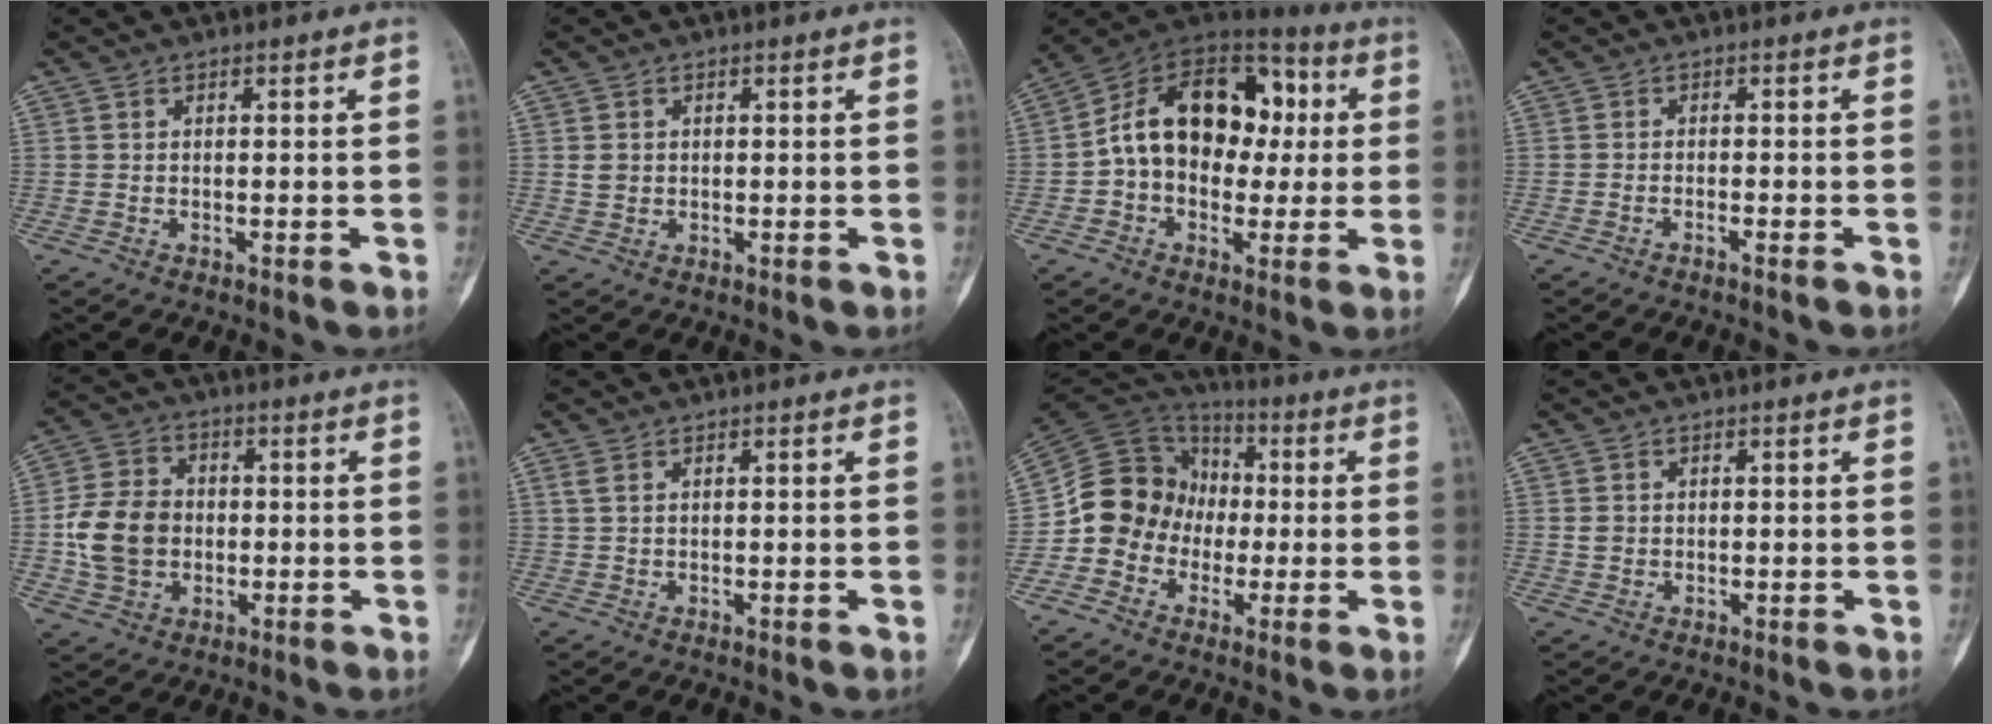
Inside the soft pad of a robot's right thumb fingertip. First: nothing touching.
{"total": 1.7, "force": [0.3, 1.5, 0.7], "torque": [-0.007, 0.001, 0.010]}
{"total": 19.7, "force": [1.5, 13.7, 14.0], "torque": [-0.184, 0.048, 0.017]}
{"total": 1.1, "force": [-0.9, -0.1, 0.6], "torque": [-0.015, 0.010, -0.014]}
{"total": 11.4, "force": [-1.0, 9.2, 6.6], "torque": [-0.106, 0.015, -0.019]}
{"total": 1.5, "force": [0.9, 0.7, 0.9], "torque": [-0.020, 0.006, 0.025]}
{"total": 14.1, "force": [-2.5, 12.8, 5.4], "torque": [-0.069, 0.057, -0.053]}
{"total": 1.4, "force": [0.2, 1.2, 0.5], "torque": [-0.004, 0.002, 0.006]}